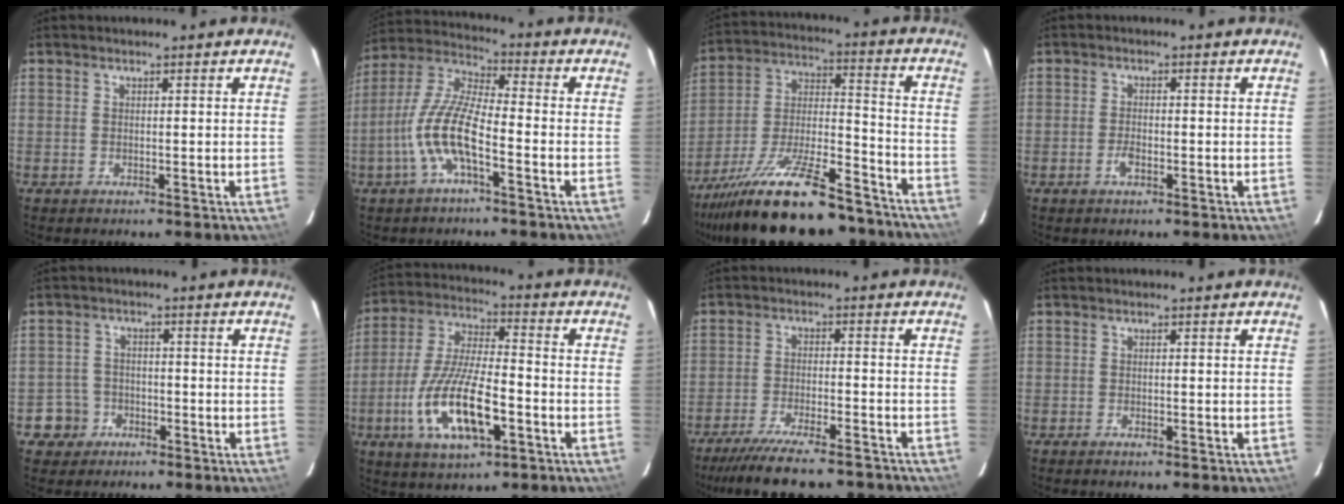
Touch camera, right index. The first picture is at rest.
{"total": 11.3, "force": [-4.5, 2.6, 10.1], "torque": [-0.222, 0.004, -0.090]}
{"total": 26.7, "force": [-20.6, 7.5, 15.3], "torque": [-0.280, -0.025, -0.312]}
{"total": 2.5, "force": [-1.2, 1.1, 1.9], "torque": [-0.041, 0.000, -0.023]}
{"total": 4.9, "force": [-2.4, 4.3, -0.1], "torque": [-0.007, 0.019, -0.044]}
{"total": 16.7, "force": [-6.1, 5.6, 14.6], "torque": [-0.310, -0.015, -0.109]}
{"total": 16.0, "force": [-13.9, 3.2, 7.2], "torque": [-0.149, -0.023, -0.210]}
{"total": 0.7, "force": [-0.6, 0.1, 0.3], "torque": [-0.009, -0.001, -0.012]}